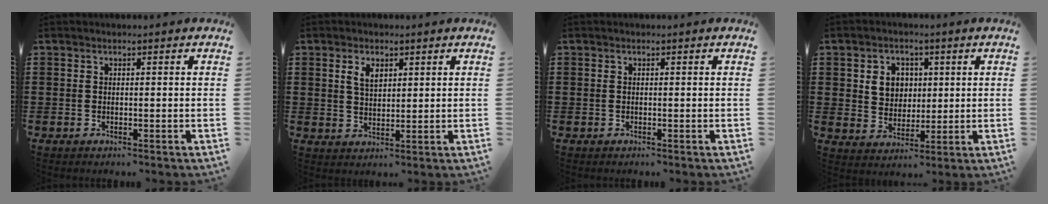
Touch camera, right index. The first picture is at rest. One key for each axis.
{"total": 3.2, "fx": 1.6, "fy": 1.8, "fz": 2.2, "tx": -0.050, "ty": 0.008, "tz": 0.028}
{"total": 0.0}
{"total": 5.3, "fx": 1.2, "fy": 4.7, "fz": 2.1, "tx": -0.053, "ty": 0.013, "tz": 0.017}